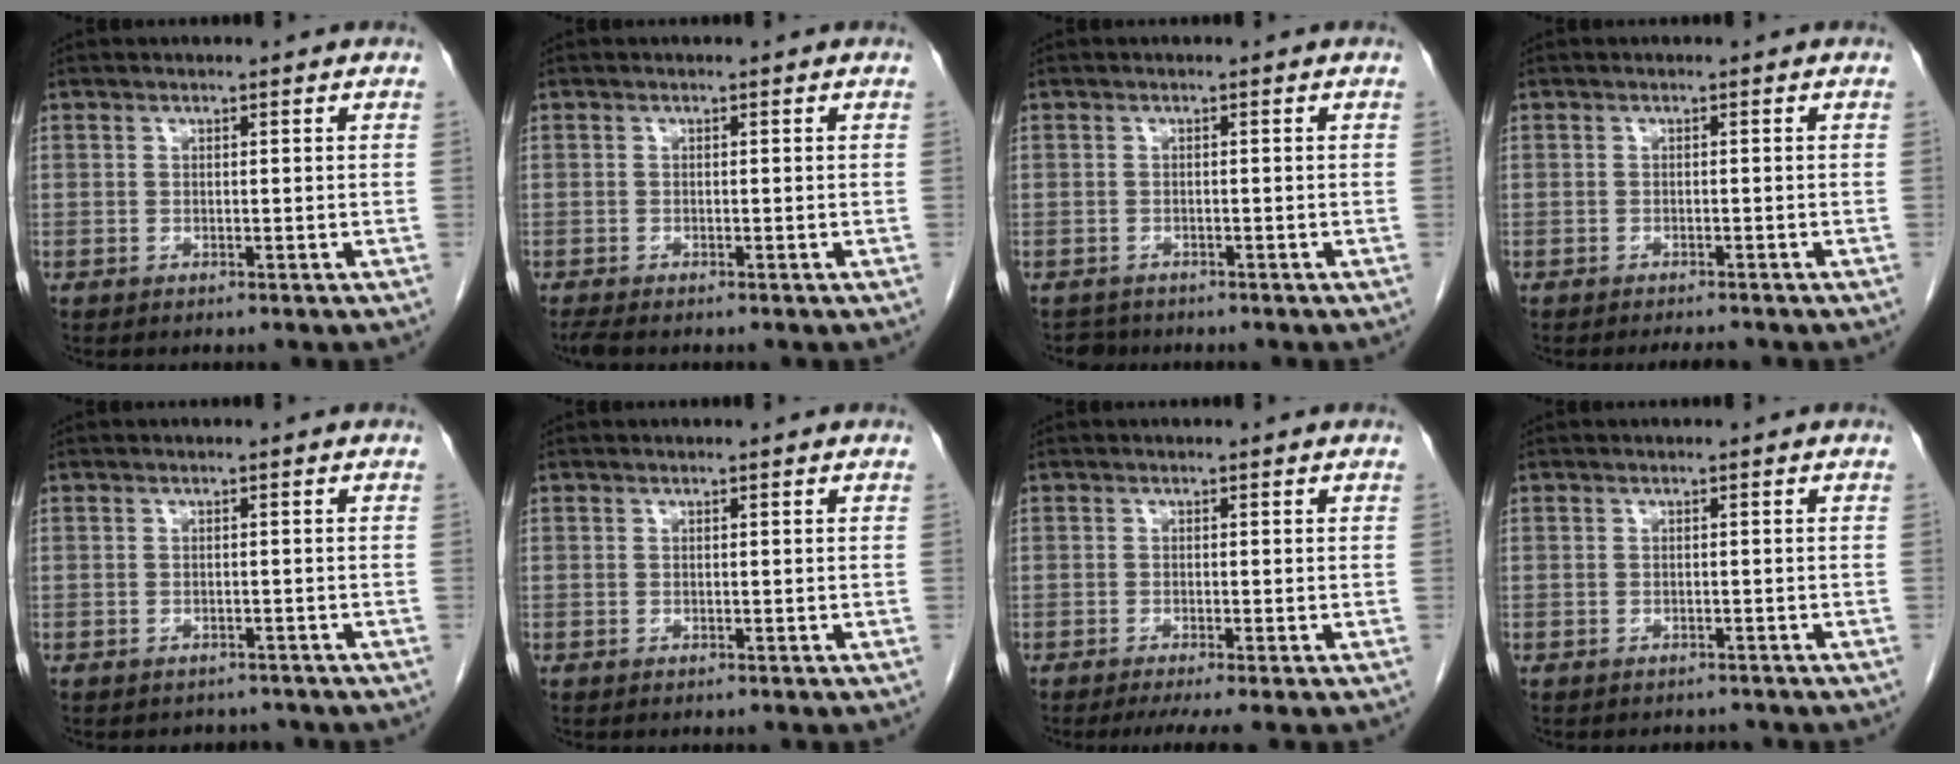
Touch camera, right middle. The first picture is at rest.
{"total": 1.3, "force": [-1.2, 0.1, 0.6], "torque": [-0.020, -0.007, -0.023]}
{"total": 1.7, "force": [-1.5, 0.8, -0.3], "torque": [-0.001, -0.002, -0.024]}
{"total": 1.8, "force": [-1.7, 0.1, 0.5], "torque": [-0.009, -0.007, -0.020]}
{"total": 2.8, "force": [-2.5, 1.3, -0.1], "torque": [-0.003, 0.001, -0.034]}
{"total": 0.0}
{"total": 3.7, "force": [-2.6, -0.2, 2.6], "torque": [-0.037, -0.012, -0.042]}
{"total": 1.8, "force": [-1.7, 0.6, 0.0], "torque": [-0.003, -0.005, -0.023]}